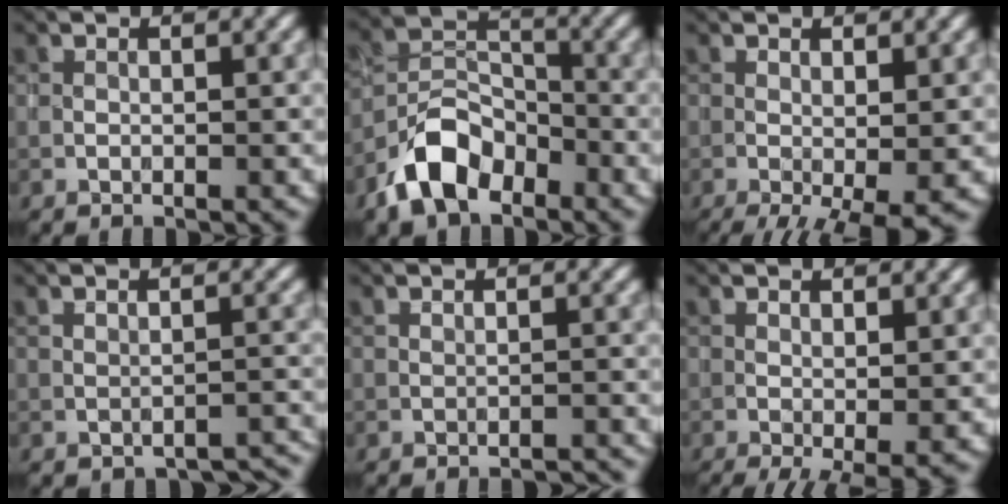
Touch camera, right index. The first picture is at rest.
{"total": 6.3, "force": [-3.8, 3.7, 3.3], "torque": [-0.057, 0.003, -0.081]}
{"total": 5.9, "force": [-2.5, 1.7, 5.0], "torque": [-0.084, -0.010, -0.033]}
{"total": 2.4, "force": [-2.3, 0.6, 0.5], "torque": [-0.003, 0.006, -0.028]}
{"total": 2.2, "force": [-2.1, 0.4, 0.6], "torque": [-0.004, 0.010, -0.031]}
{"total": 3.9, "force": [-1.6, 1.0, 3.4], "torque": [-0.054, -0.007, -0.023]}